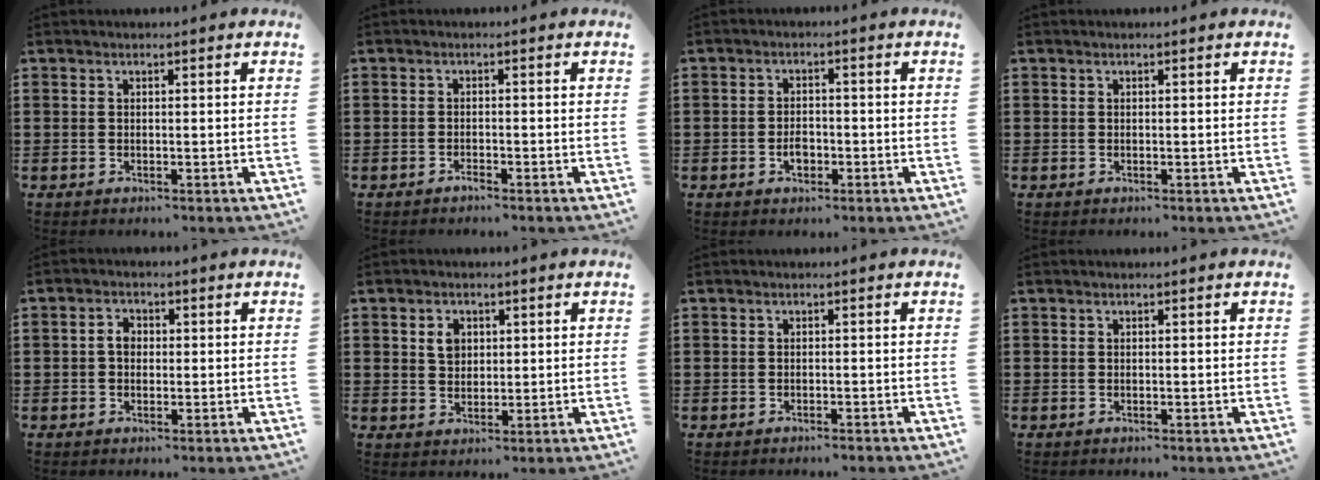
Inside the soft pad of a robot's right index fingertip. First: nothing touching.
{"total": 1.0, "force": [-0.9, 0.1, 0.4], "torque": [-0.010, -0.002, -0.018]}
{"total": 2.5, "force": [-0.9, 1.6, 1.8], "torque": [-0.027, -0.001, -0.019]}
{"total": 0.0}
{"total": 2.4, "force": [-0.1, 1.7, 1.7], "torque": [-0.035, 0.007, -0.003]}
{"total": 3.0, "force": [1.0, 2.2, 1.8], "torque": [-0.043, 0.009, 0.017]}
{"total": 0.7, "force": [-0.6, 0.1, -0.1], "torque": [-0.001, 0.003, -0.015]}
{"total": 0.0}